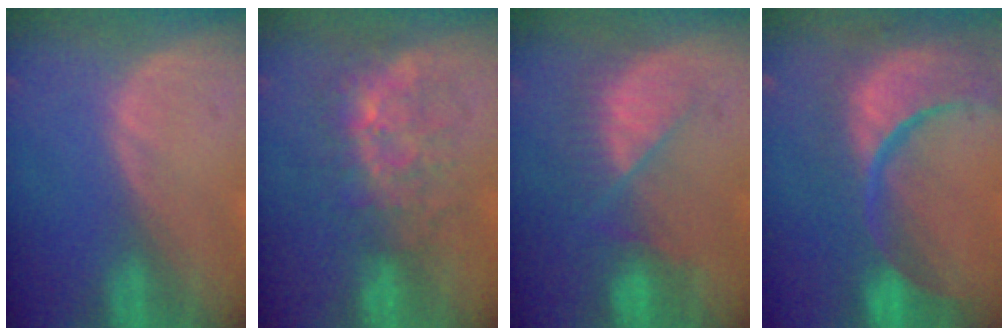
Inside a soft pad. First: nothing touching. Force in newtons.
{"total": 7.6, "press": 7.0, "slide": 3.0}
{"total": 7.1, "press": 6.7, "slide": 2.4}
{"total": 15.3, "press": 12.1, "slide": 9.4}